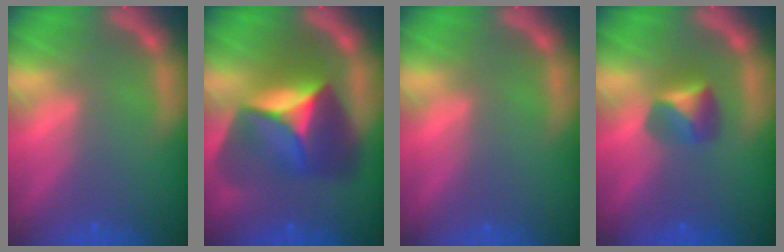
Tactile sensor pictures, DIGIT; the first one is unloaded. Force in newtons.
{"total": 10.0}
{"total": 0.0}
{"total": 2.9}